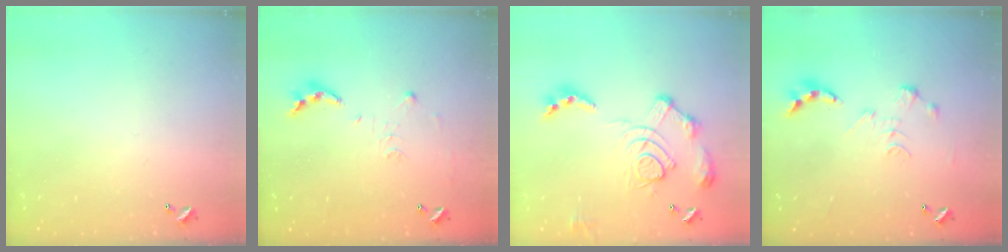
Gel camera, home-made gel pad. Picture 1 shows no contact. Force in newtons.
{"total": 7.0, "press": 7.0, "slide": 0.5}
{"total": 15.6, "press": 15.5, "slide": 1.6}
{"total": 0.0}